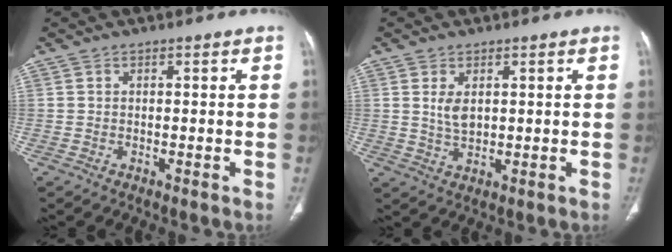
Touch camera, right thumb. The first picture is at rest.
{"total": 3.8, "force": [1.0, 2.1, 3.0], "torque": [-0.054, -0.010, 0.027]}